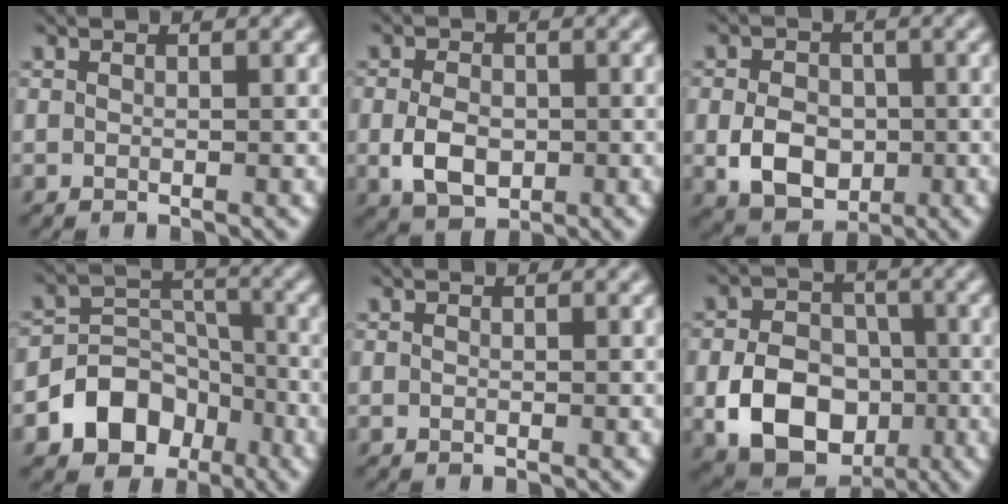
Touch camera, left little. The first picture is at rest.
{"total": 3.8, "force": [-0.8, 2.6, 2.6], "torque": [-0.052, -0.004, -0.016]}
{"total": 5.3, "force": [-1.0, 4.0, 3.4], "torque": [-0.068, -0.007, -0.021]}
{"total": 7.4, "force": [-4.0, 5.5, 2.8], "torque": [-0.025, 0.009, -0.088]}
{"total": 0.0}
{"total": 9.1, "force": [-2.7, 6.7, 5.5], "torque": [-0.104, -0.015, -0.052]}